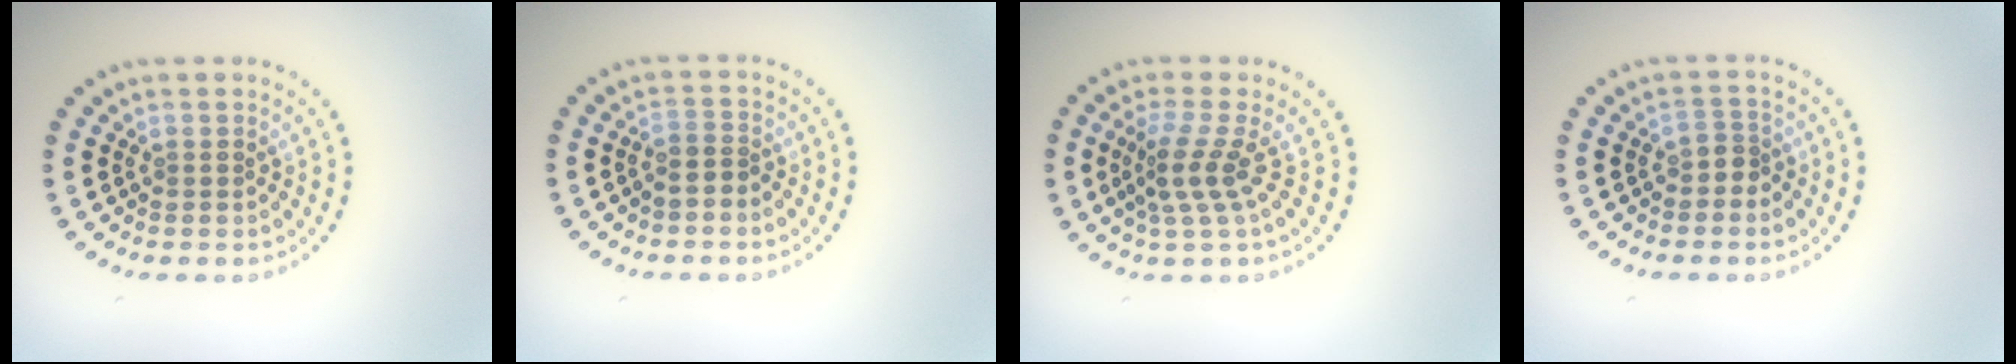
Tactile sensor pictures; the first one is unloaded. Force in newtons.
{"total": 1.2, "press": 0.9, "slide": 0.8}
{"total": 2.8, "press": 2.0, "slide": 2.0}
{"total": 1.4, "press": 1.1, "slide": 0.9}